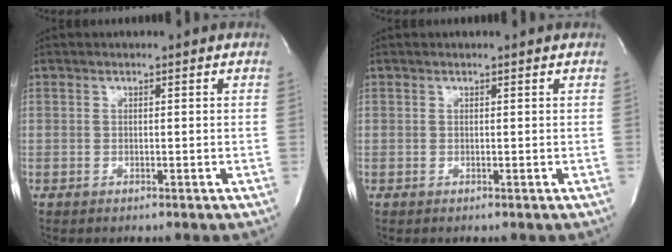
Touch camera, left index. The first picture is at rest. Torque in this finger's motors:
{"motor_torque": [-0.04, -0.10, 0.04, 0.01]}